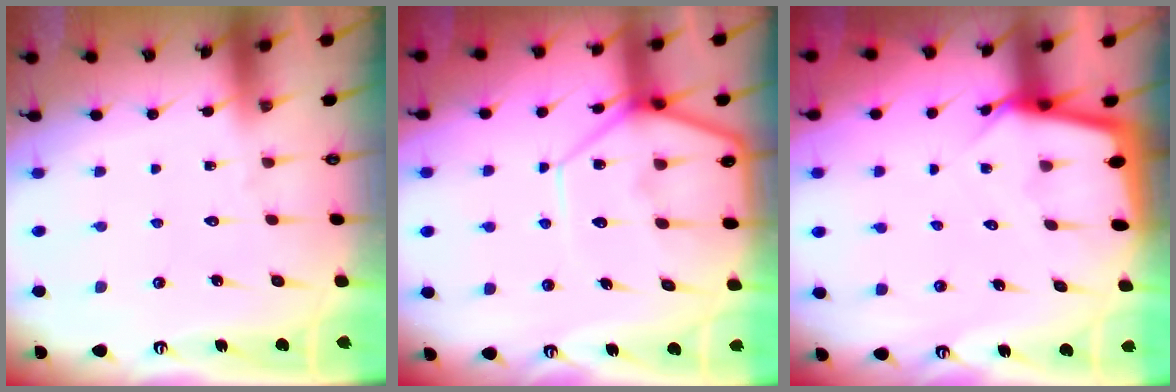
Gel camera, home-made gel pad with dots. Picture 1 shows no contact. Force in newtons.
{"total": 12.0, "press": 11.9, "slide": 1.0}
{"total": 3.7, "press": 3.7, "slide": 0.3}